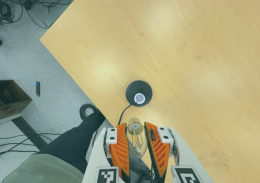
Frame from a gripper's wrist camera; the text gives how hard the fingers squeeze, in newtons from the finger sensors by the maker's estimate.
{"total": 22.0, "left": 24.7, "right": 19.4}